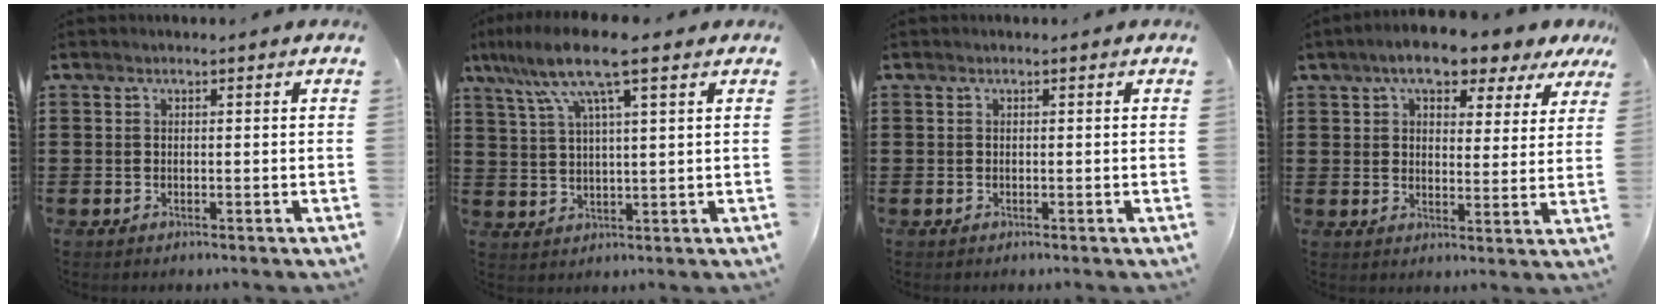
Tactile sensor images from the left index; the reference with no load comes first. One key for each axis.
{"total": 9.7, "fx": 6.0, "fy": 1.1, "fz": 7.5, "tx": -0.168, "ty": -0.007, "tz": 0.103}
{"total": 0.0}
{"total": 7.1, "fx": 5.4, "fy": 2.4, "fz": 3.9, "tx": -0.083, "ty": -0.010, "tz": 0.092}